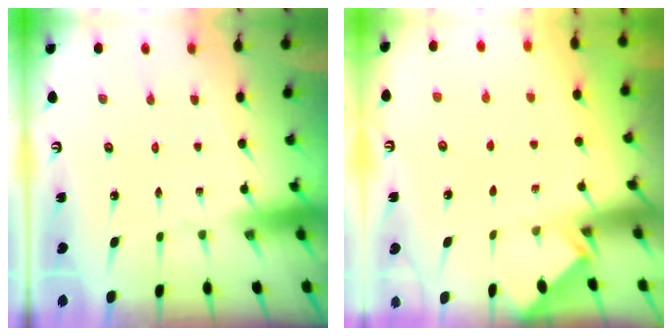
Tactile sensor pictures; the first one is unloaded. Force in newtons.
{"total": 1.7, "press": 1.6, "slide": 0.2}